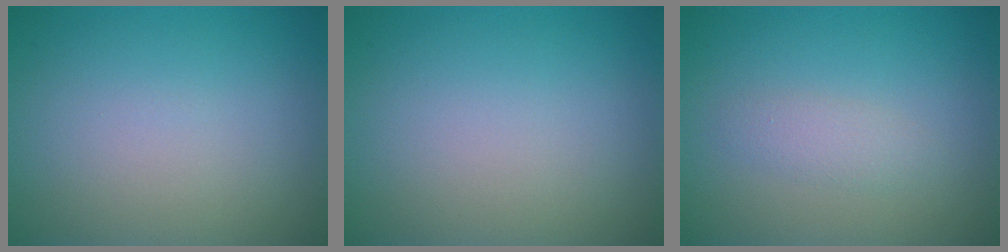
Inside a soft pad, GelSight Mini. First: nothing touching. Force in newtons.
{"total": 0.0}
{"total": 1.4, "press": 1.4, "slide": 0.1}